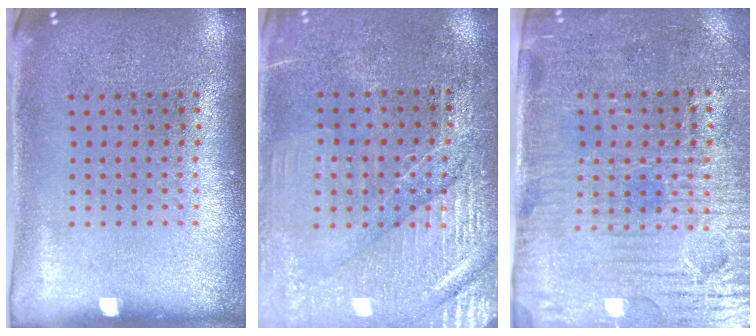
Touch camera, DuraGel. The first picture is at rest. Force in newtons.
{"total": 3.0, "press": 2.9, "slide": 0.9}
{"total": 3.8, "press": 3.6, "slide": 1.4}